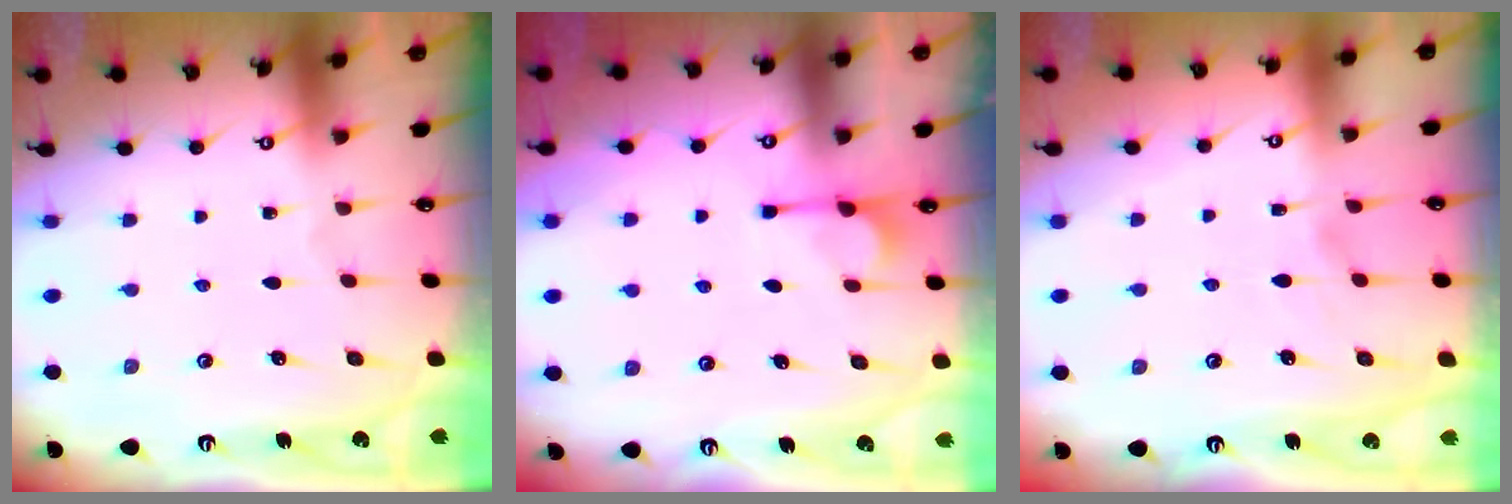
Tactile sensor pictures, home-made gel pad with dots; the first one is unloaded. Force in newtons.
{"total": 0.8, "press": 0.1, "slide": 0.8}
{"total": 0.8, "press": 0.0, "slide": 0.8}